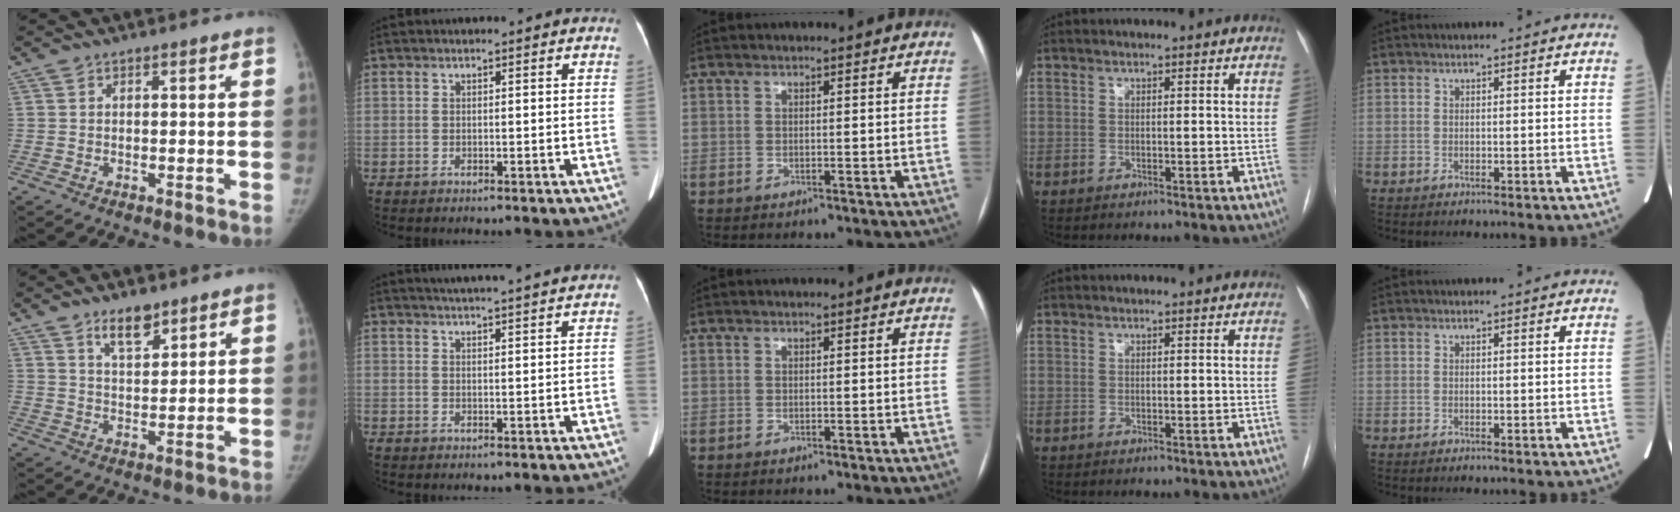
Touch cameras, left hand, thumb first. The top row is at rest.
{"thumb": {"total": 5.9, "force": [4.2, 2.4, 3.3], "torque": [-0.037, -0.033, 0.074]}, "index": {"total": 10.3, "force": [9.5, -0.6, 4.0], "torque": [-0.061, 0.018, 0.117]}}